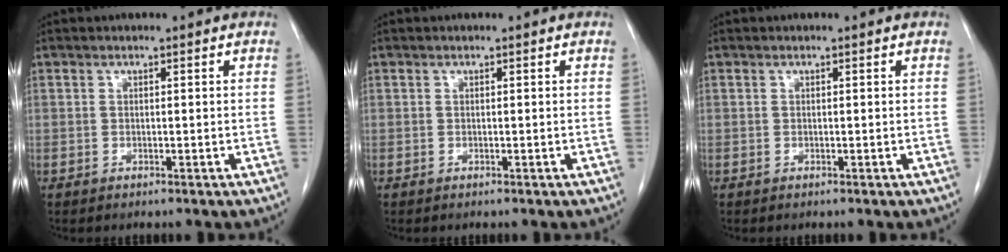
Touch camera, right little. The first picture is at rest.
{"total": 0.0}
{"total": 0.0}